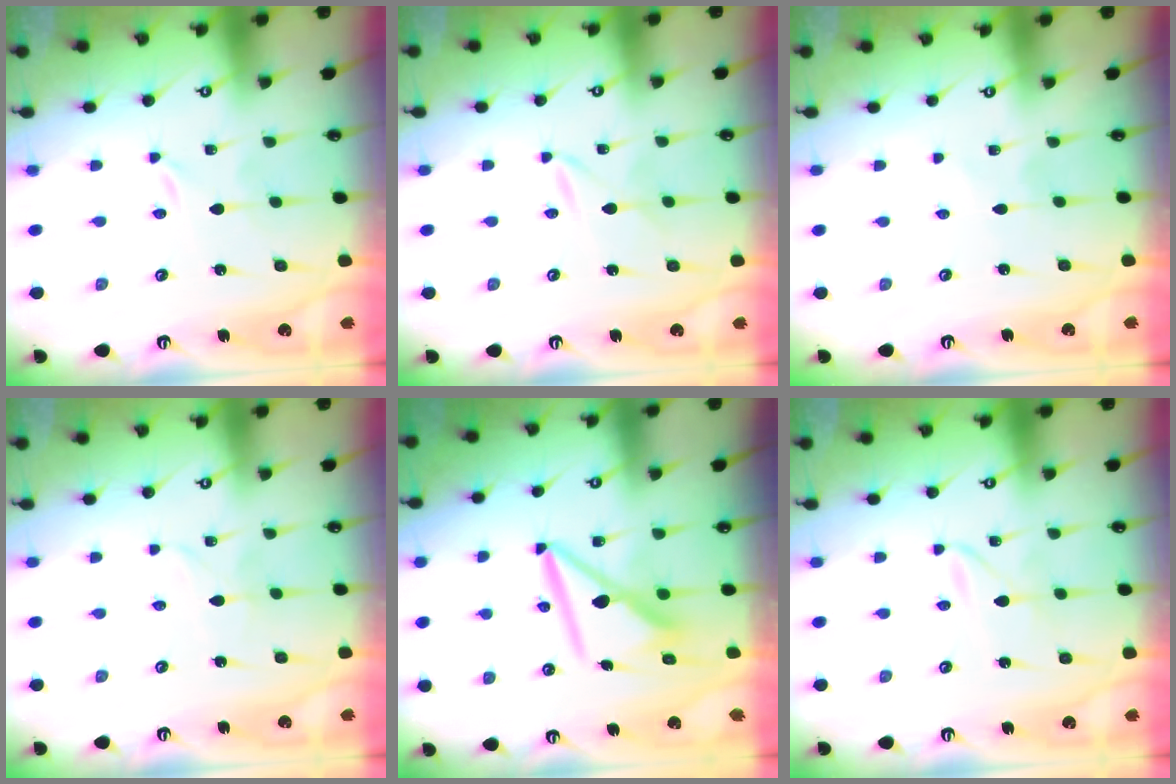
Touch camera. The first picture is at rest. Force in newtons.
{"total": 2.0, "press": 2.0, "slide": 0.3}
{"total": 1.1, "press": 1.1, "slide": 0.1}
{"total": 2.3, "press": 2.3, "slide": 0.0}
{"total": 9.1, "press": 9.1, "slide": 0.8}
{"total": 1.9, "press": 1.9, "slide": 0.2}